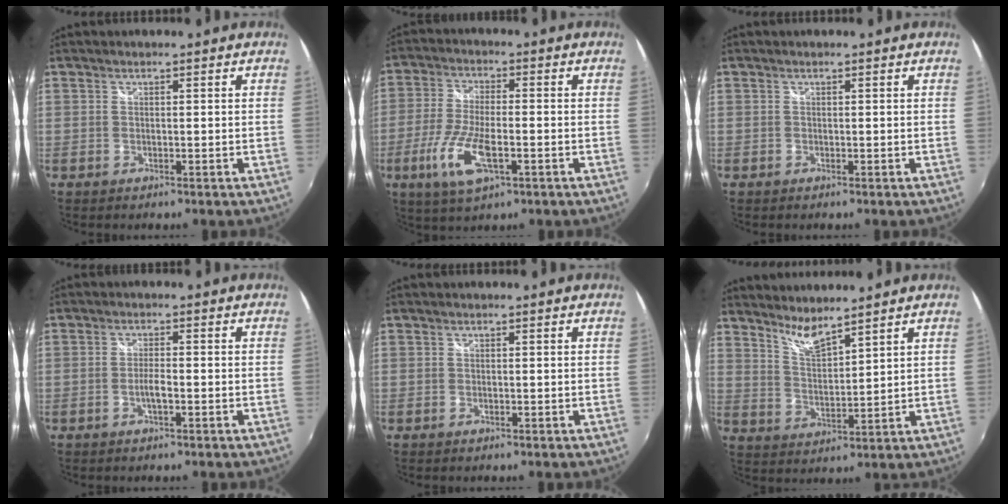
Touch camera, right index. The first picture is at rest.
{"total": 10.6, "force": [-4.1, 3.4, 9.1], "torque": [-0.197, -0.014, -0.078]}
{"total": 0.0}
{"total": 2.4, "force": [-1.0, 0.4, 2.2], "torque": [-0.046, 0.000, -0.019]}
{"total": 0.0}
{"total": 5.8, "force": [5.1, 0.7, 2.7], "torque": [-0.050, -0.006, 0.098]}